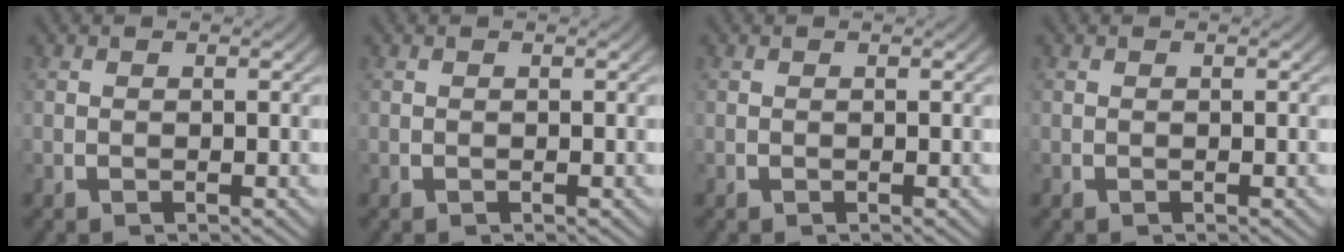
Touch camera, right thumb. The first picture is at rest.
{"total": 0.0}
{"total": 0.0}
{"total": 0.0}